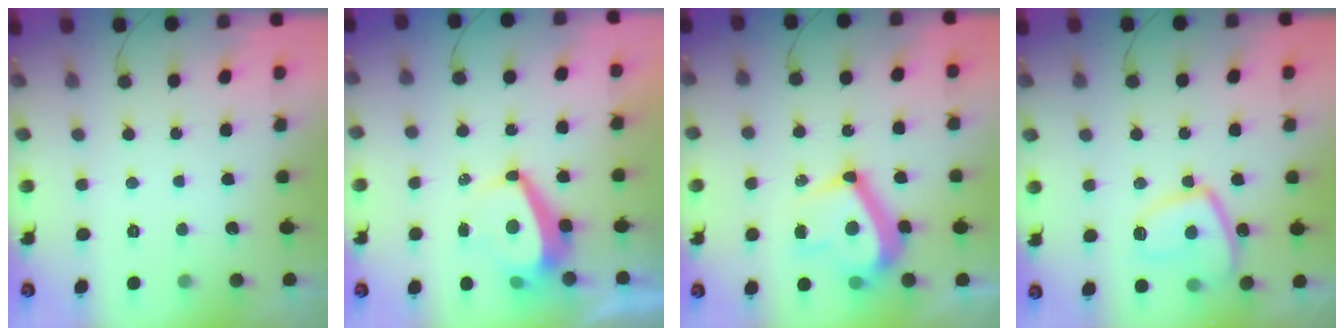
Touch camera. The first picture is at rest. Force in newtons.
{"total": 6.8, "press": 6.8, "slide": 0.8}
{"total": 14.2, "press": 14.0, "slide": 2.4}
{"total": 11.5, "press": 11.4, "slide": 1.3}